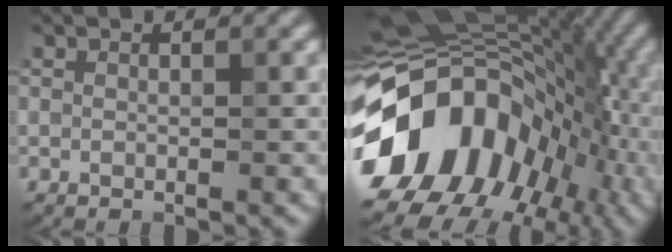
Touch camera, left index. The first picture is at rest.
{"total": 16.0, "force": [-2.4, 12.1, 10.1], "torque": [-0.188, 0.004, -0.044]}